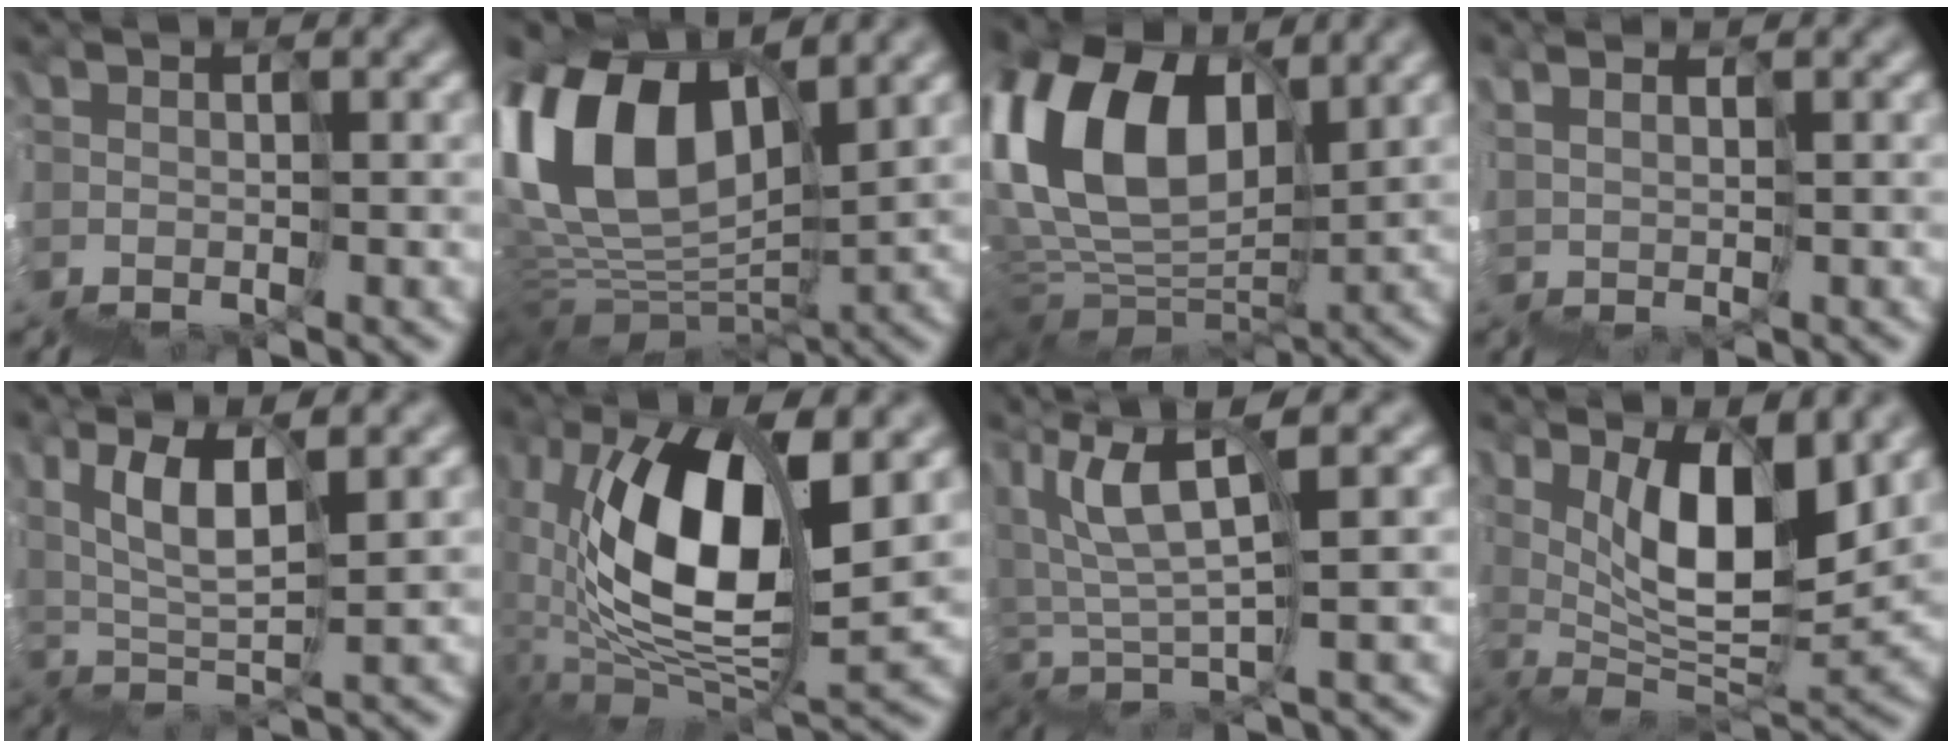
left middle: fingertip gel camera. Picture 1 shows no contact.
{"total": 9.6, "force": [6.8, 4.2, 5.2], "torque": [-0.112, 0.047, 0.112]}
{"total": 10.6, "force": [7.1, 5.1, 6.1], "torque": [-0.144, 0.052, 0.115]}
{"total": 3.9, "force": [3.5, -1.0, -1.5], "torque": [0.017, 0.026, 0.062]}
{"total": 6.0, "force": [5.8, -0.7, 1.5], "torque": [-0.043, 0.043, 0.099]}
{"total": 8.9, "force": [4.3, 3.2, 7.1], "torque": [-0.134, 0.034, 0.069]}
{"total": 5.9, "force": [5.6, -0.3, 1.7], "torque": [-0.060, 0.039, 0.092]}
{"total": 6.9, "force": [6.0, 0.0, 3.4], "torque": [-0.054, 0.025, 0.107]}